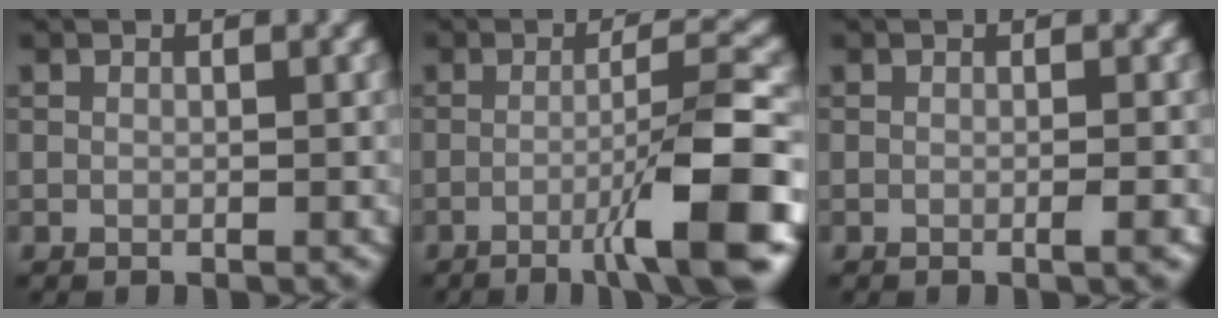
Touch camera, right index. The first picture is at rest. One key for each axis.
{"total": 7.9, "fx": -3.1, "fy": 0.9, "fz": 7.2, "tx": -0.103, "ty": 0.014, "tz": -0.059}
{"total": 0.9, "fx": -0.3, "fy": 0.0, "fz": 0.8, "tx": -0.011, "ty": 0.002, "tz": -0.008}